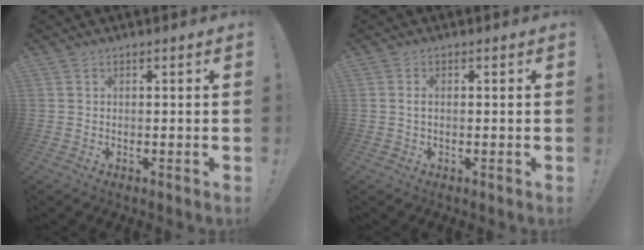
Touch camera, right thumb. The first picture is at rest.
{"total": 1.3, "force": [0.1, 0.5, 1.2], "torque": [-0.024, 0.003, 0.002]}